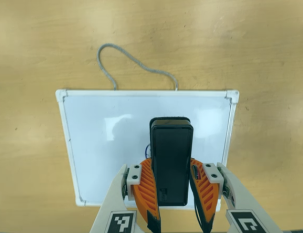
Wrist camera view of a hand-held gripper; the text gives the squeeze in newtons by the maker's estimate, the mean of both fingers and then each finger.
{"total": 9.9, "left": 8.2, "right": 11.6}